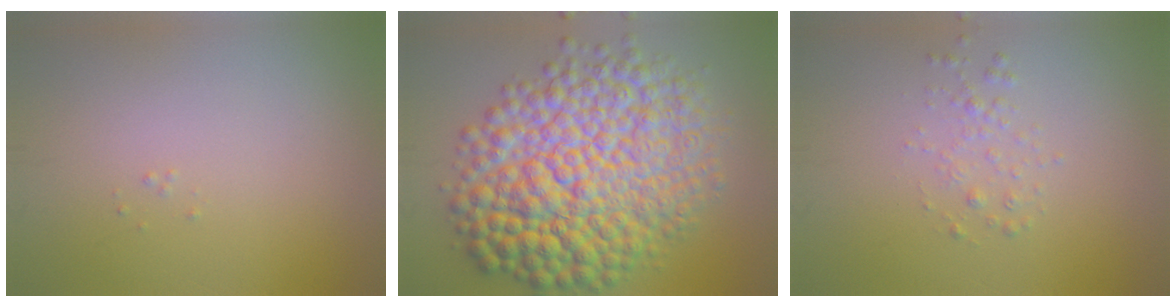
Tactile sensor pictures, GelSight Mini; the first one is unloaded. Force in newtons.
{"total": 13.8, "press": 13.8, "slide": 0.0}
{"total": 1.2, "press": 1.2, "slide": 0.0}